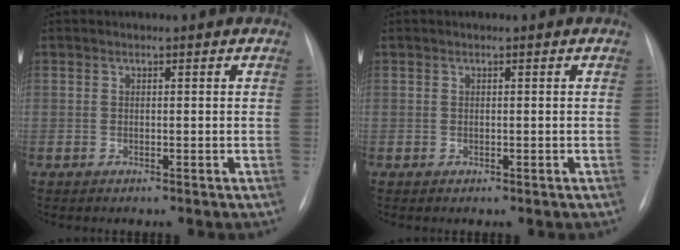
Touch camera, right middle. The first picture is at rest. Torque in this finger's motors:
{"motor_torque": [1.04, -0.99, 0.06, 0.01]}